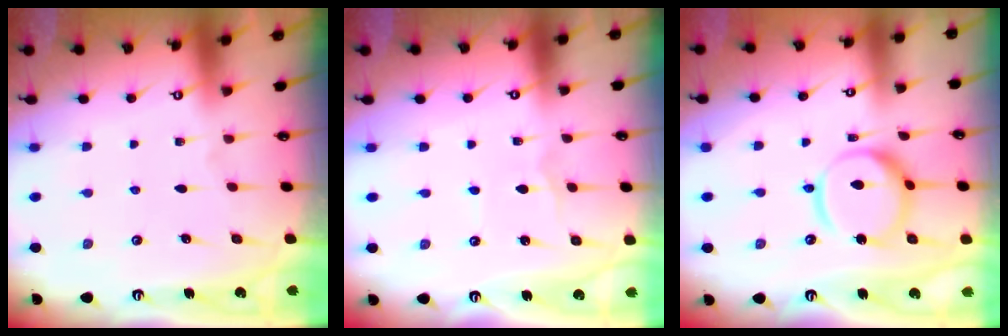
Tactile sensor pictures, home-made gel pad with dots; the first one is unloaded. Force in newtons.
{"total": 1.3, "press": 1.3, "slide": 0.1}
{"total": 13.0, "press": 12.9, "slide": 1.2}